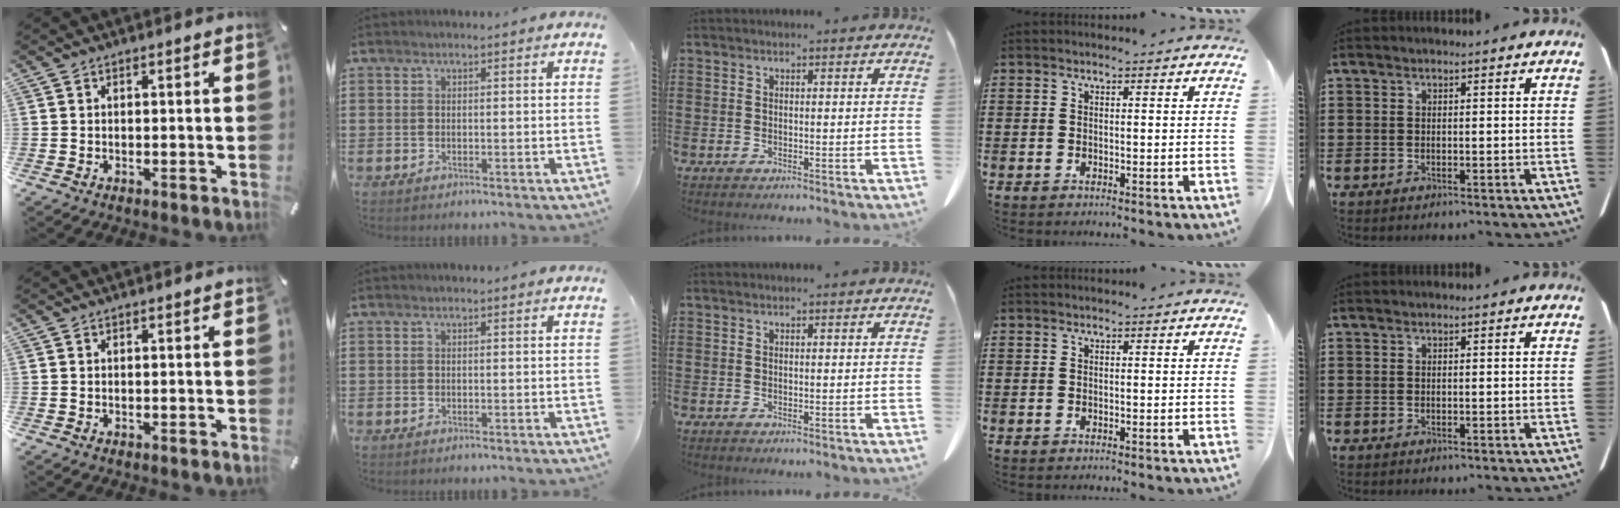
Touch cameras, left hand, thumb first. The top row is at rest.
{}